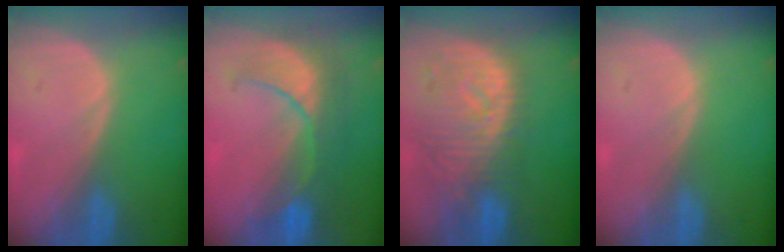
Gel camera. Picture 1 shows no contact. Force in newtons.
{"total": 8.2, "press": 8.1, "slide": 0.8}
{"total": 11.2, "press": 9.7, "slide": 5.5}
{"total": 0.0}